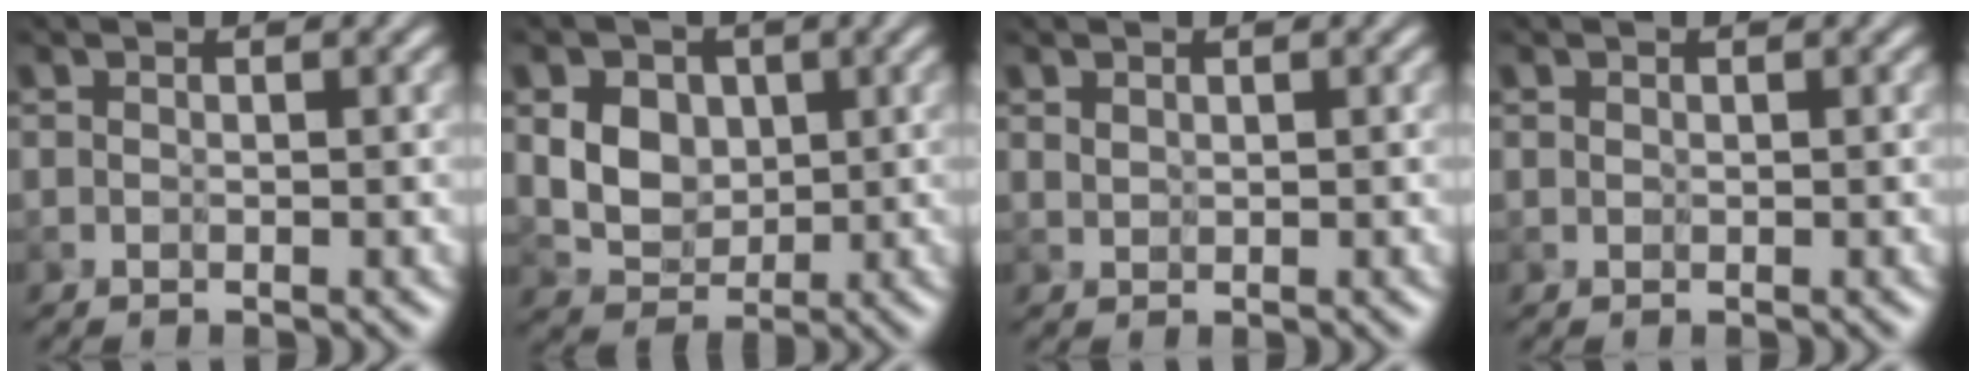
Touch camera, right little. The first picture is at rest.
{"total": 6.5, "force": [1.2, 5.2, 3.7], "torque": [-0.076, 0.008, 0.018]}
{"total": 0.8, "force": [0.5, 0.5, 0.4], "torque": [-0.013, -0.001, 0.014]}
{"total": 0.0}